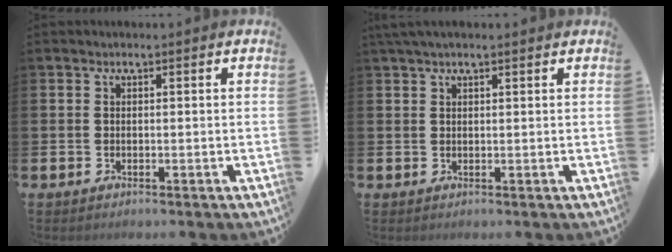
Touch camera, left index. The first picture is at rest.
{"total": 1.9, "force": [1.5, 0.3, 1.1], "torque": [-0.021, 0.004, 0.026]}